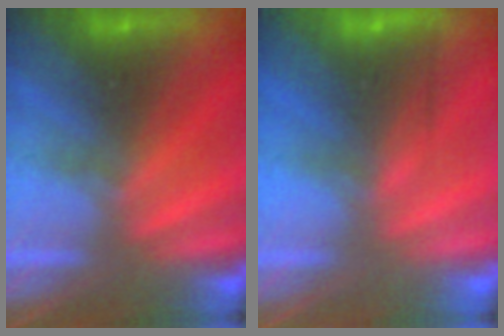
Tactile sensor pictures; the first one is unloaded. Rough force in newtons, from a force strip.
{"total": 3.1}